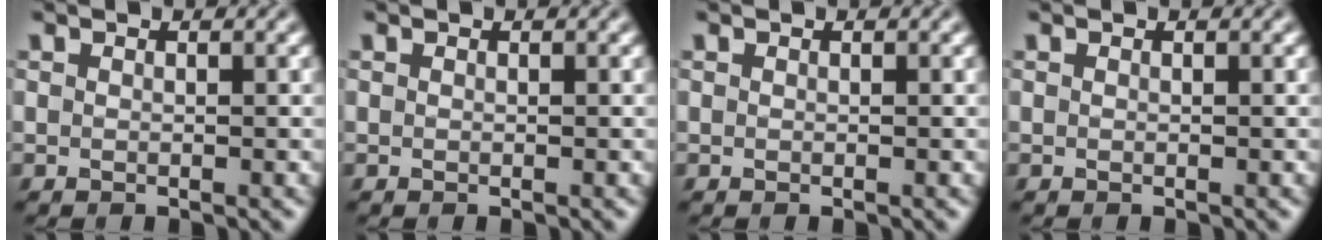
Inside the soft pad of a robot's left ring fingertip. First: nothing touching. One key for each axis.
{"total": 0.0}
{"total": 0.0}
{"total": 0.0}